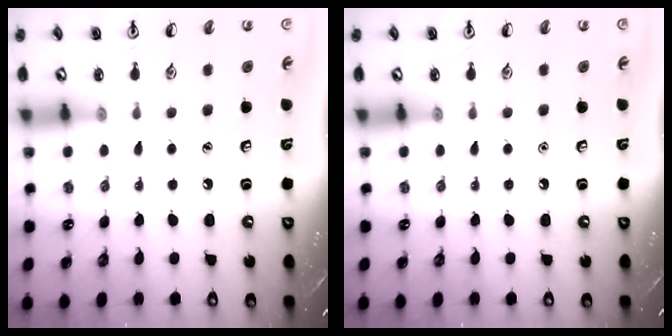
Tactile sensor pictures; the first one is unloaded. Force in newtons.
{"total": 0.0}